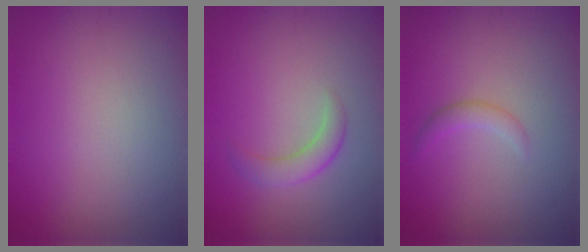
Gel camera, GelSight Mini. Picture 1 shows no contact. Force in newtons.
{"total": 2.2, "press": 2.2, "slide": 0.1}
{"total": 1.3, "press": 1.3, "slide": 0.0}